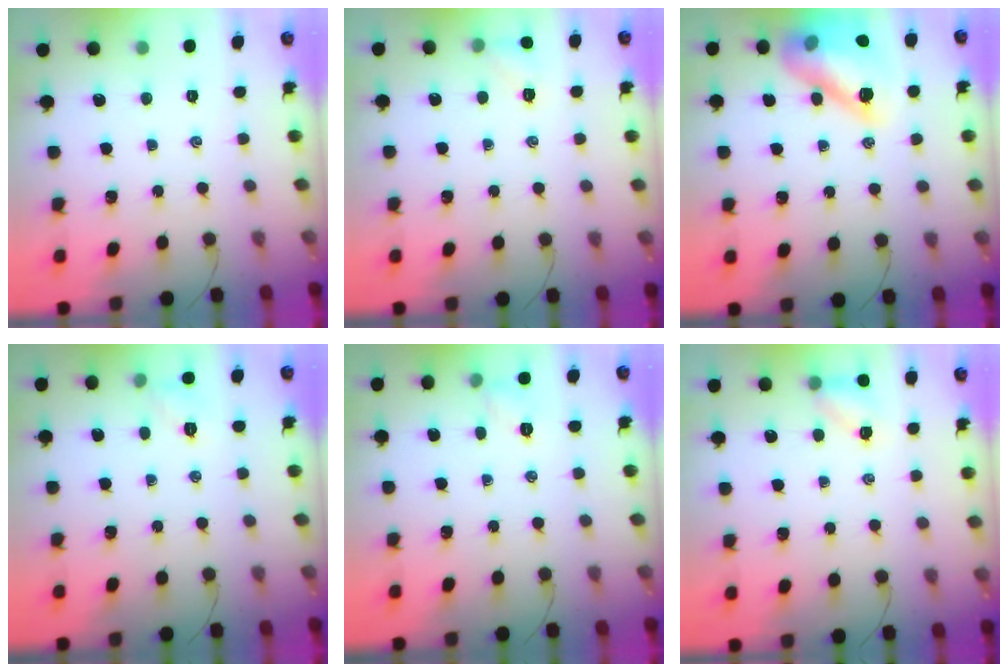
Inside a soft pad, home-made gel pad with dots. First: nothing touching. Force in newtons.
{"total": 6.8, "press": 6.6, "slide": 1.9}
{"total": 16.3, "press": 16.1, "slide": 2.6}
{"total": 5.5, "press": 5.3, "slide": 1.5}
{"total": 4.7, "press": 4.5, "slide": 1.1}
{"total": 5.6, "press": 5.4, "slide": 1.7}